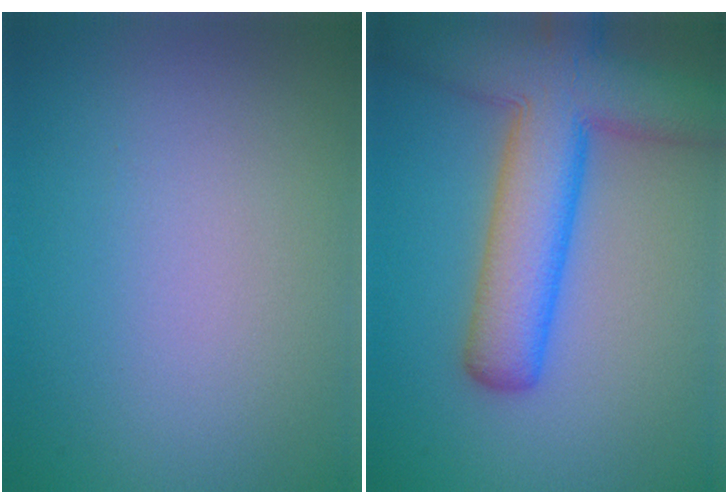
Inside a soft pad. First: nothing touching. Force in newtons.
{"total": 9.4, "press": 9.4, "slide": 0.5}